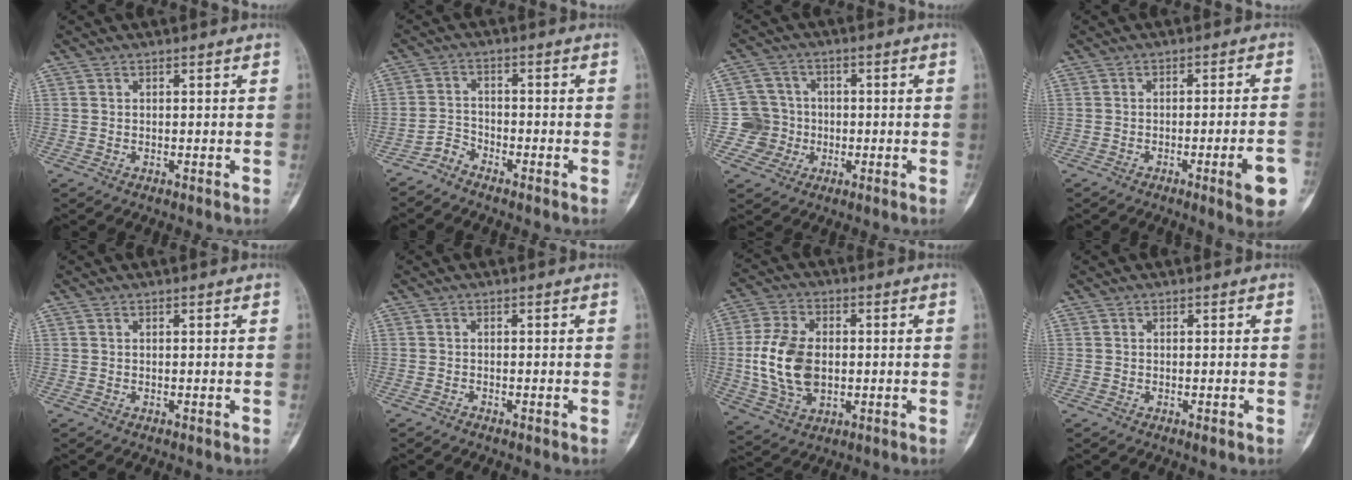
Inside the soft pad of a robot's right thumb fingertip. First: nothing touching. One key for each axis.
{"total": 2.8, "fx": -2.7, "fy": 0.7, "fz": 0.1, "tx": 0.001, "ty": 0.008, "tz": -0.057}
{"total": 6.7, "fx": -1.2, "fy": 6.6, "fz": -0.1, "tx": 0.045, "ty": 0.019, "tz": -0.030}
{"total": 7.6, "fx": -3.0, "fy": 0.7, "fz": 6.9, "tx": -0.089, "ty": 0.011, "tz": -0.037}
{"total": 0.0}
{"total": 0.6, "fx": -0.5, "fy": 0.1, "fz": 0.3, "tx": -0.008, "ty": 0.001, "tz": -0.009}
{"total": 13.3, "fx": -0.3, "fy": 8.8, "fz": 10.0, "tx": -0.186, "ty": 0.006, "tz": 0.000}
{"total": 0.8, "fx": -0.4, "fy": 0.1, "fz": 0.7, "tx": -0.010, "ty": -0.001, "tz": -0.004}